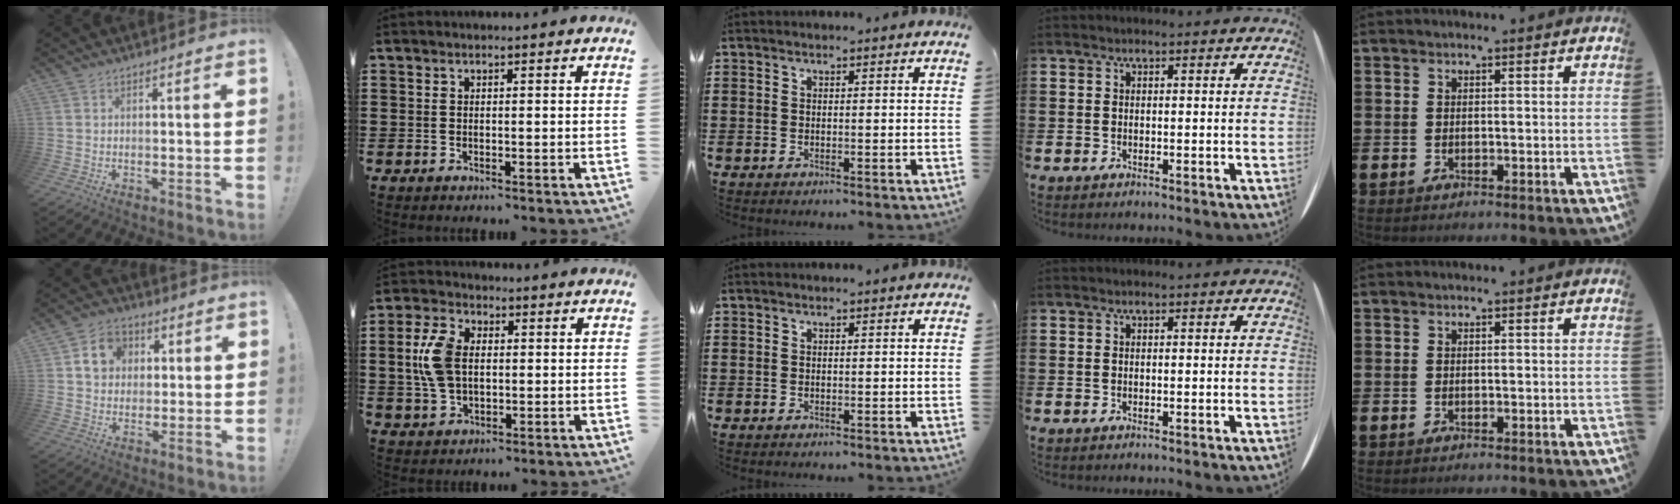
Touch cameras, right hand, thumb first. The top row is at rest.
{"thumb": {"total": 9.1, "force": [2.5, 8.0, 3.6], "torque": [-0.051, 0.002, 0.051]}, "index": {"total": 8.0, "force": [0.6, 5.1, 6.1], "torque": [-0.161, 0.007, 0.001]}}